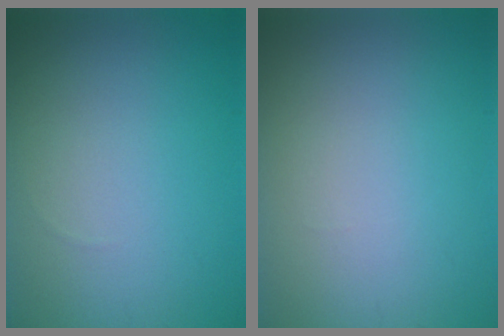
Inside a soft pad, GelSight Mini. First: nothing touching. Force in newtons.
{"total": 0.0}